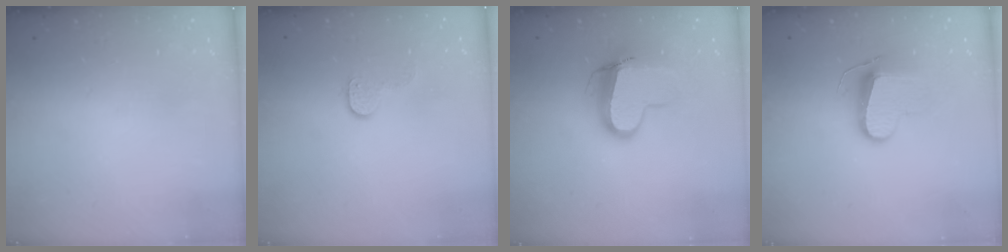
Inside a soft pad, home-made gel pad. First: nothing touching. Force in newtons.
{"total": 5.9, "press": 5.9, "slide": 0.5}
{"total": 11.2, "press": 11.2, "slide": 0.9}
{"total": 9.5, "press": 9.5, "slide": 0.4}